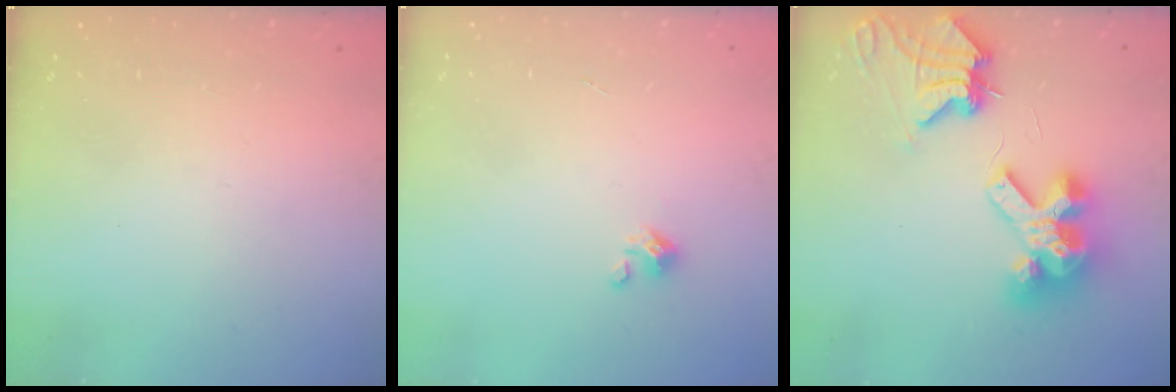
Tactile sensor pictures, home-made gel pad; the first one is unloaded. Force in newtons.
{"total": 1.5, "press": 1.5, "slide": 0.1}
{"total": 12.5, "press": 12.4, "slide": 1.5}